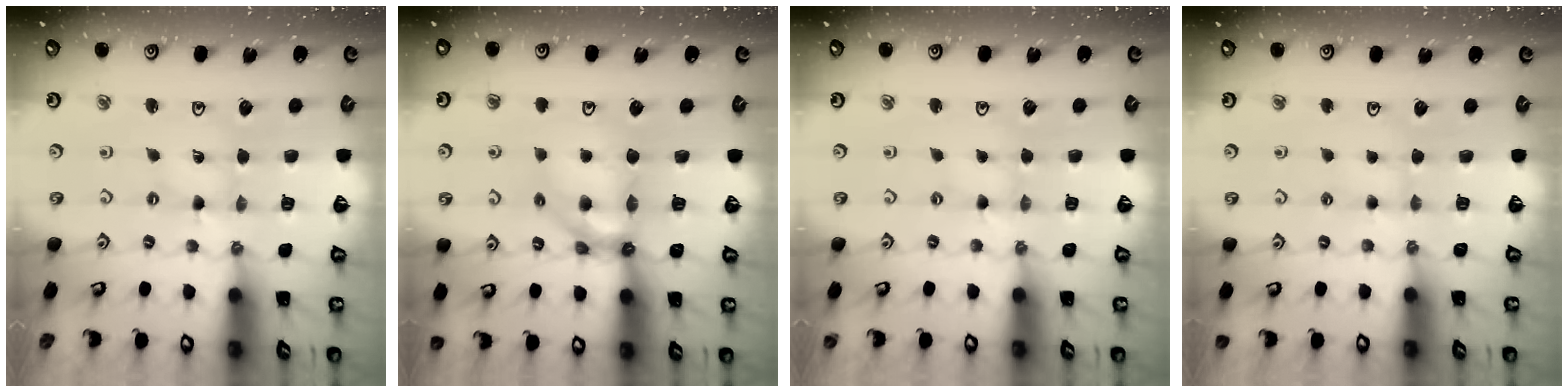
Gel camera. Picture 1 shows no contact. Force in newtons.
{"total": 9.0, "press": 8.9, "slide": 1.7}
{"total": 0.9, "press": 0.9, "slide": 0.1}
{"total": 2.6, "press": 2.6, "slide": 0.5}